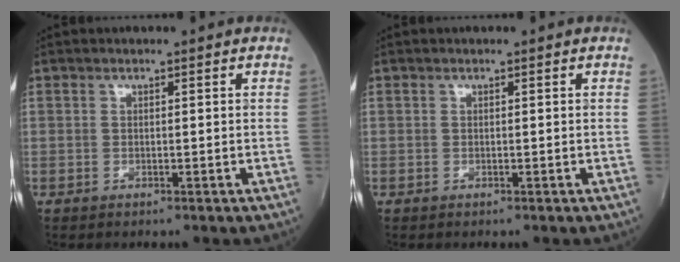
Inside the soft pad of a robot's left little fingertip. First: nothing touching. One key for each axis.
{"total": 0.0}